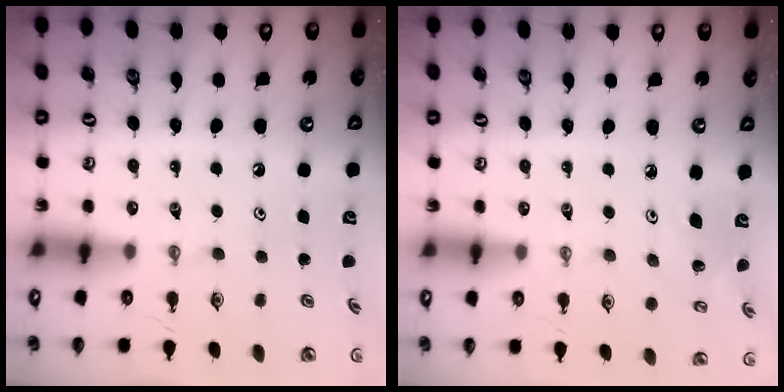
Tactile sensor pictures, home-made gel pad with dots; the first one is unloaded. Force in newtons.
{"total": 5.4, "press": 5.1, "slide": 1.7}